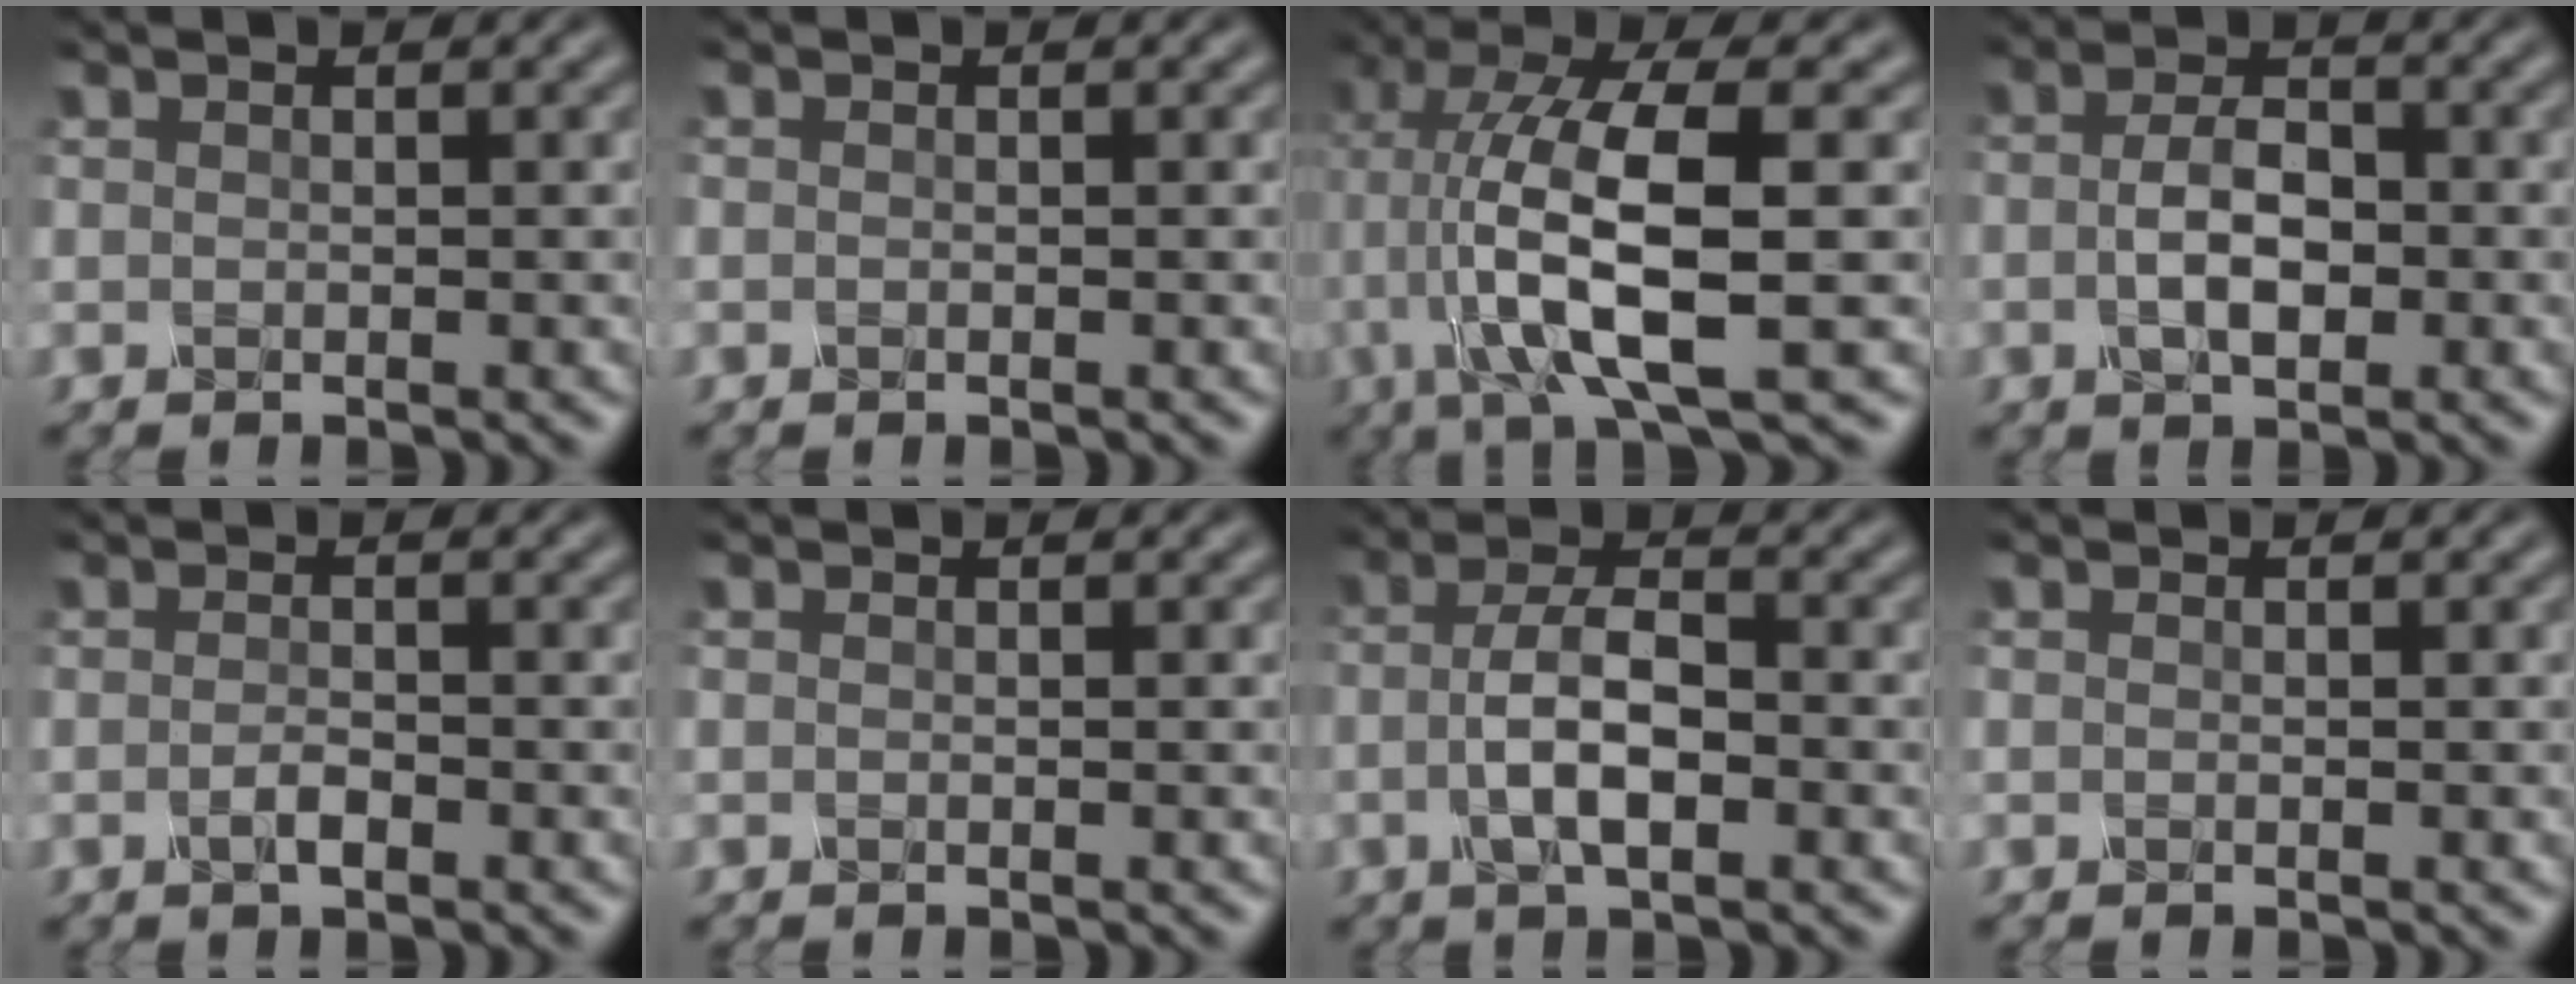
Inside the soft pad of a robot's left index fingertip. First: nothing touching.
{"total": 0.0}
{"total": 10.1, "force": [-1.2, 2.4, 9.7], "torque": [-0.182, 0.006, -0.025]}
{"total": 3.9, "force": [-0.9, 2.1, 3.2], "torque": [-0.065, -0.001, -0.022]}
{"total": 1.4, "force": [-1.0, 0.4, 0.9], "torque": [-0.020, -0.002, -0.023]}
{"total": 0.0}
{"total": 4.6, "force": [-1.2, 1.8, 4.0], "torque": [-0.081, 0.000, -0.031]}
{"total": 0.0}